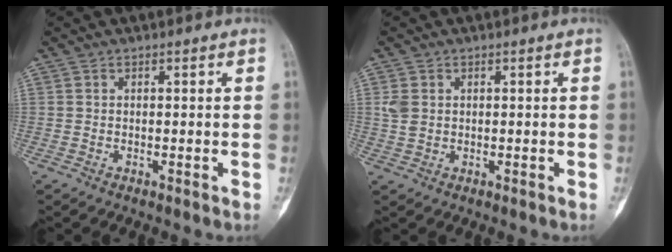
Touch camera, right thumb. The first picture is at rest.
{"total": 2.9, "force": [0.6, 2.2, 1.8], "torque": [-0.036, 0.002, 0.017]}